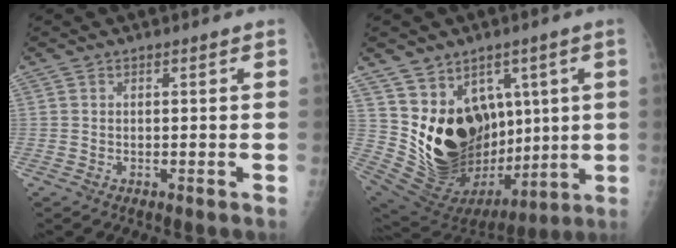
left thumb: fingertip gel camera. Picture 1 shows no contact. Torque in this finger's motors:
{"motor_torque": [1.34, 1.34, 0.48, -0.47, 0.13]}